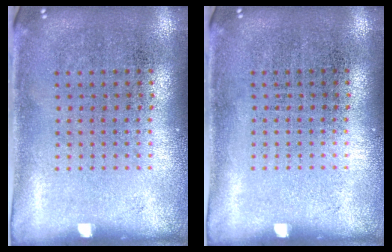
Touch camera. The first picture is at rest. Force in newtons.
{"total": 0.0}